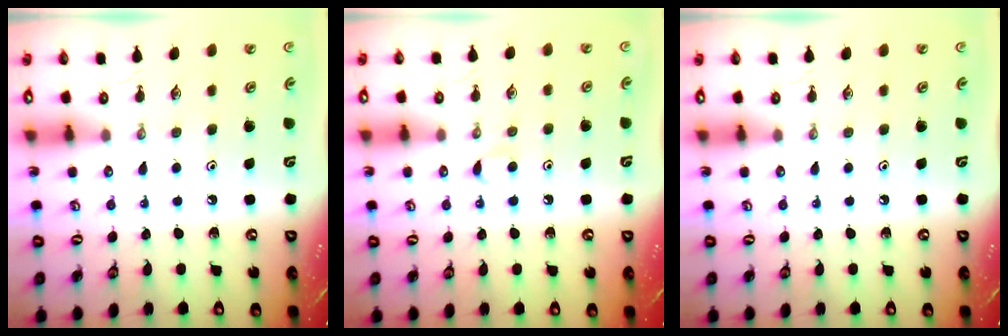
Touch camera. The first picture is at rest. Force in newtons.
{"total": 3.7, "press": 3.6, "slide": 0.6}
{"total": 0.0}